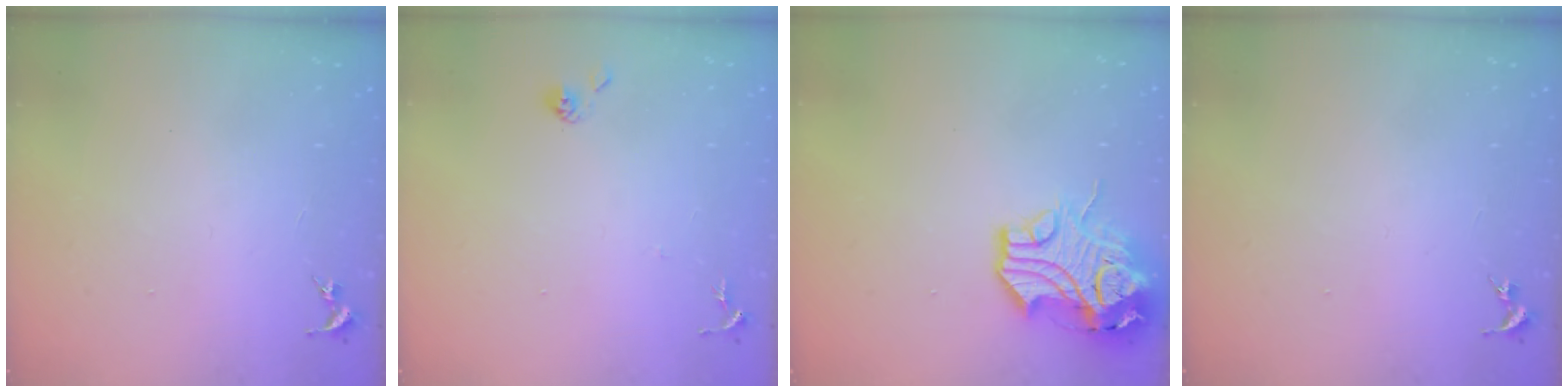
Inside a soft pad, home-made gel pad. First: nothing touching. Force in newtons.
{"total": 5.9, "press": 5.9, "slide": 0.5}
{"total": 15.4, "press": 15.3, "slide": 2.0}
{"total": 0.0}